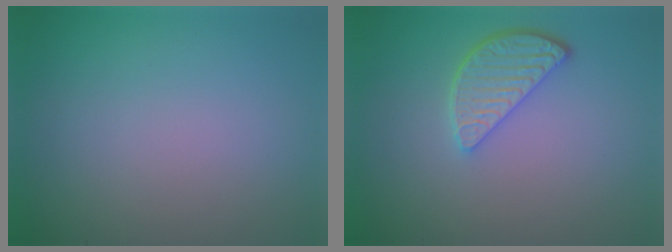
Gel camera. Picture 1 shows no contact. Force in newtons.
{"total": 3.4, "press": 2.9, "slide": 1.8}